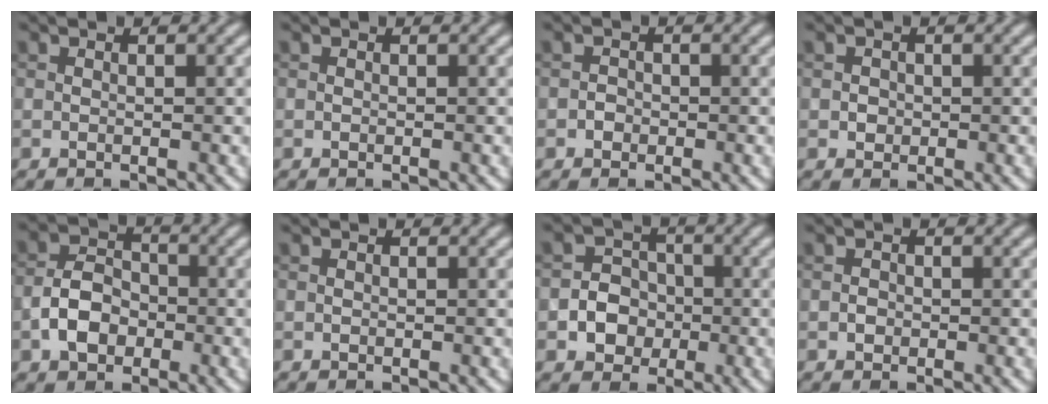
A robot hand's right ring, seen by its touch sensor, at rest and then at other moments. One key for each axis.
{"total": 0.0}
{"total": 0.9, "fx": -0.4, "fy": 0.8, "fz": 0.2, "tx": 0.002, "ty": 0.001, "tz": -0.008}
{"total": 0.9, "fx": 0.0, "fy": 0.9, "fz": 0.2, "tx": 0.003, "ty": -0.002, "tz": -0.001}
{"total": 4.2, "fx": -1.5, "fy": 3.0, "fz": 2.5, "tx": -0.044, "ty": 0.006, "tz": -0.032}
{"total": 0.0}
{"total": 4.1, "fx": -0.9, "fy": 3.7, "fz": 1.5, "tx": 0.005, "ty": 0.002, "tz": -0.037}
{"total": 0.7, "fx": -0.2, "fy": 0.7, "fz": 0.2, "tx": -0.001, "ty": -0.001, "tz": -0.005}